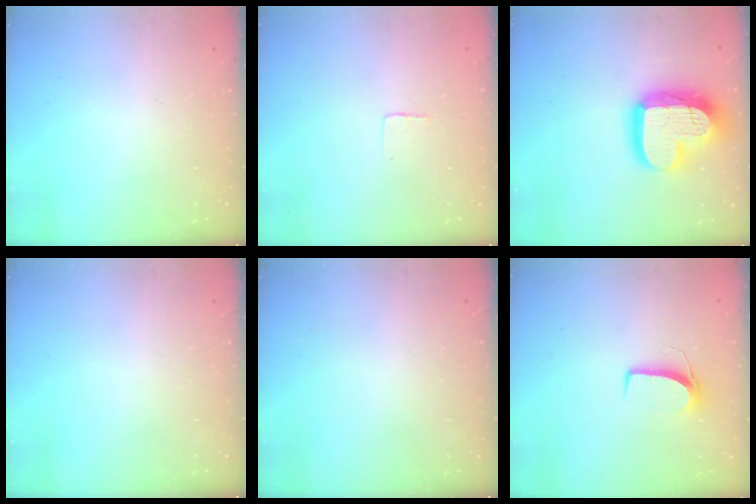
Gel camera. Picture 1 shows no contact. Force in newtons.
{"total": 2.3, "press": 2.3, "slide": 0.1}
{"total": 21.7, "press": 21.6, "slide": 1.9}
{"total": 0.0}
{"total": 0.0}
{"total": 7.0, "press": 7.0, "slide": 0.4}